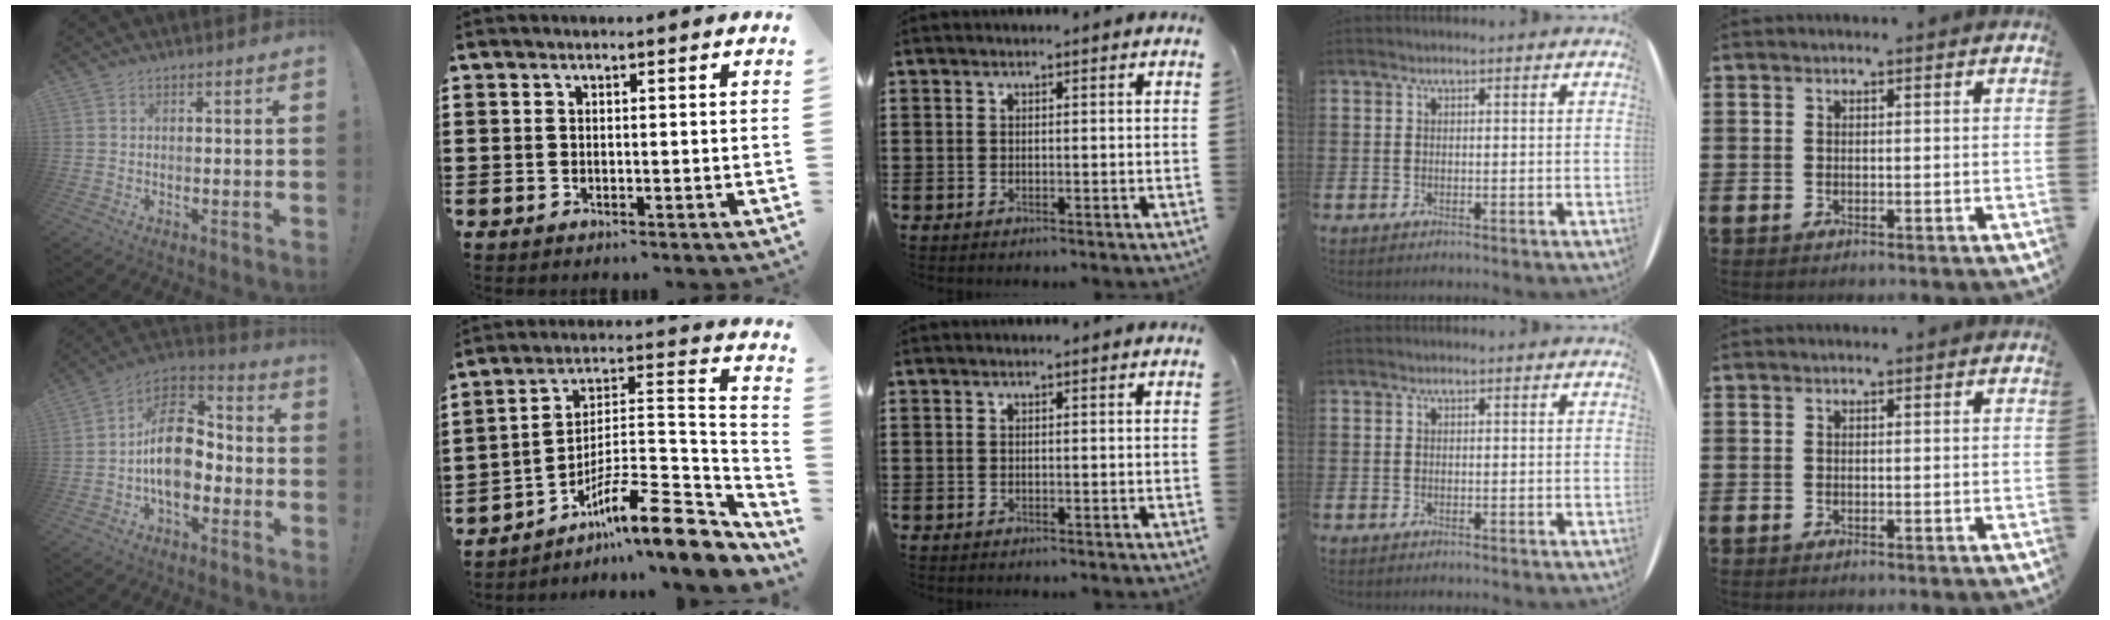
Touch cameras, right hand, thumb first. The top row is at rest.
{"thumb": {"total": 17.1, "force": [-1.5, 10.9, 13.1], "torque": [-0.228, 0.021, -0.020]}, "index": {"total": 13.0, "force": [-8.2, 3.6, 9.5], "torque": [-0.130, 0.004, -0.150]}}